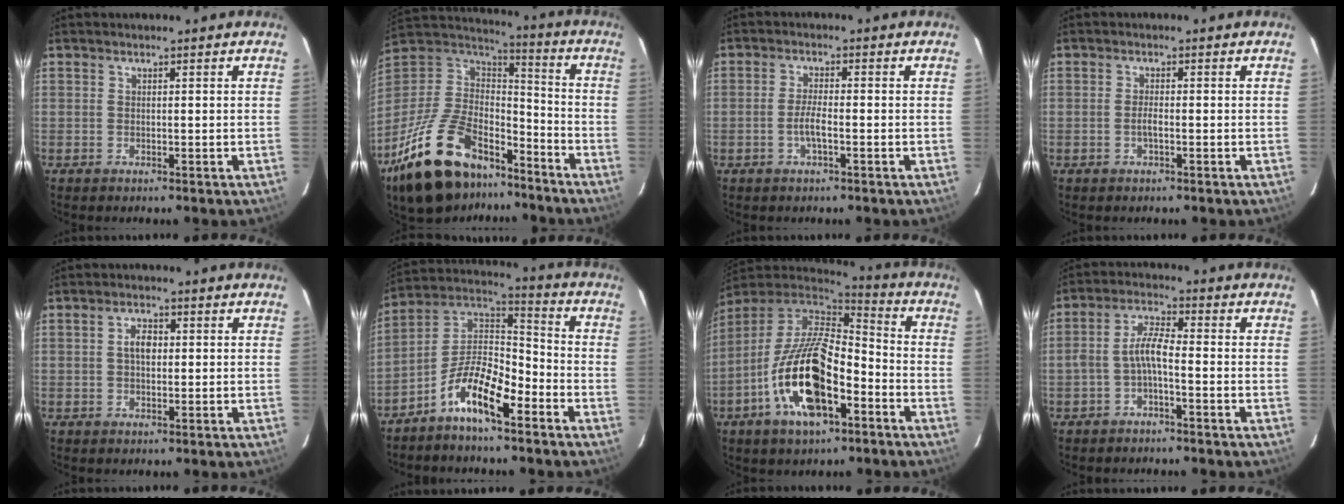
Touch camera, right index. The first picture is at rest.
{"total": 27.3, "force": [-17.7, 14.1, 15.2], "torque": [-0.317, 0.000, -0.279]}
{"total": 3.1, "force": [-1.2, 0.5, 2.8], "torque": [-0.058, 0.001, -0.024]}
{"total": 1.4, "force": [-0.5, 0.3, 1.3], "torque": [-0.026, 0.001, -0.010]}
{"total": 3.0, "force": [0.3, 1.9, 2.4], "torque": [-0.042, 0.009, 0.006]}
{"total": 11.7, "force": [-6.8, 4.3, 8.5], "torque": [-0.170, 0.021, -0.129]}
{"total": 19.8, "force": [-8.0, 8.6, 15.9], "torque": [-0.320, -0.019, -0.151]}
{"total": 4.7, "force": [-2.0, 1.1, 4.1], "torque": [-0.091, 0.015, -0.039]}